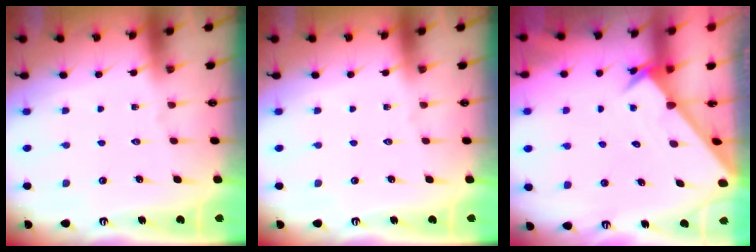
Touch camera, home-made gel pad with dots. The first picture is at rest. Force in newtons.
{"total": 0.0}
{"total": 2.2, "press": 2.2, "slide": 0.1}